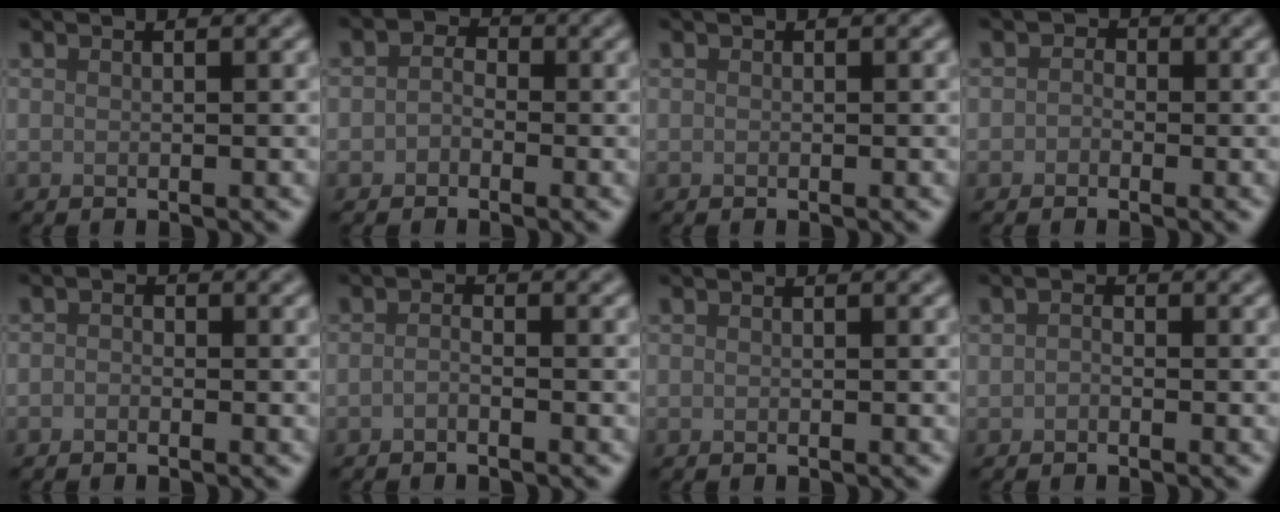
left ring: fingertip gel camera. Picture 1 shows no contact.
{"total": 1.7, "force": [-0.4, 1.5, 0.6], "torque": [-0.003, 0.004, -0.017]}
{"total": 0.0}
{"total": 1.3, "force": [-0.1, 1.2, 0.3], "torque": [0.012, -0.001, -0.018]}
{"total": 0.8, "force": [-0.4, 0.6, 0.3], "torque": [-0.005, -0.002, -0.011]}
{"total": 0.8, "force": [-0.6, 0.3, 0.5], "torque": [-0.011, 0.001, -0.014]}
{"total": 0.0}
{"total": 0.8, "force": [-0.3, 0.6, 0.4], "torque": [-0.008, -0.002, -0.008]}